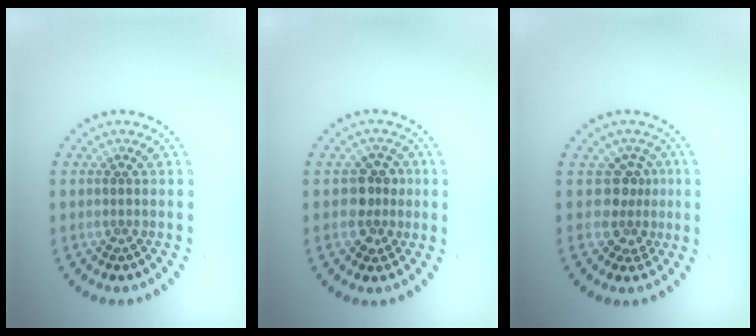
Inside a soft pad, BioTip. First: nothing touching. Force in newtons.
{"total": 2.6, "press": 2.4, "slide": 1.0}
{"total": 2.6, "press": 1.7, "slide": 2.0}